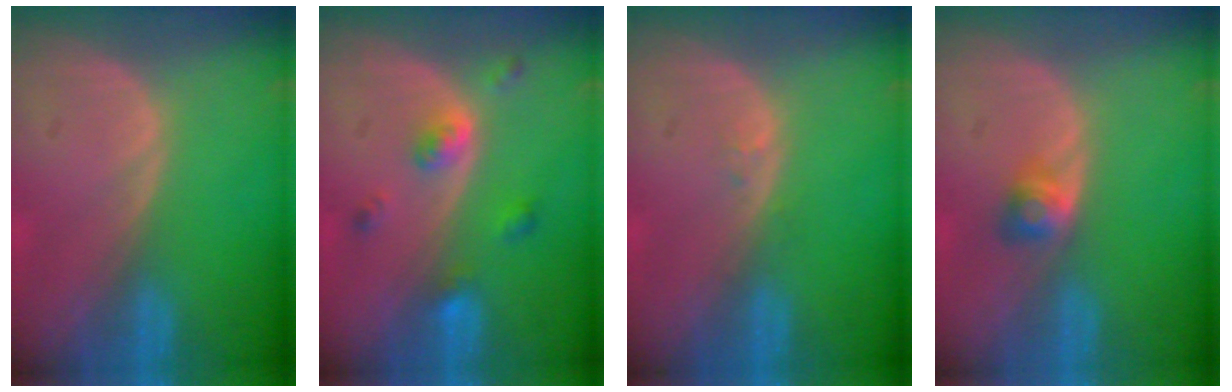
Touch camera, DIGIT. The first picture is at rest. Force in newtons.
{"total": 4.4, "press": 4.1, "slide": 1.7}
{"total": 0.6, "press": 0.6, "slide": 0.1}
{"total": 2.7, "press": 2.4, "slide": 1.1}